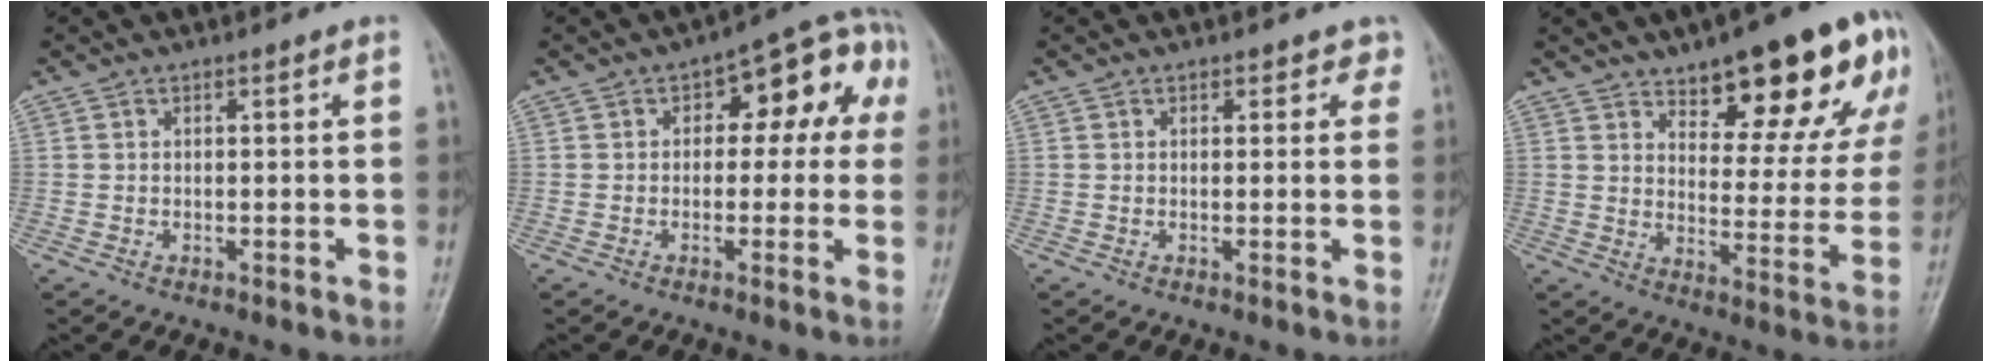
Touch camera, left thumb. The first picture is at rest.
{"total": 11.4, "force": [1.9, 6.6, 9.1], "torque": [-0.060, 0.042, 0.011]}
{"total": 2.1, "force": [1.3, 1.4, 0.7], "torque": [0.022, -0.003, 0.008]}
{"total": 20.2, "force": [12.3, 7.6, 14.1], "torque": [-0.127, -0.055, 0.173]}